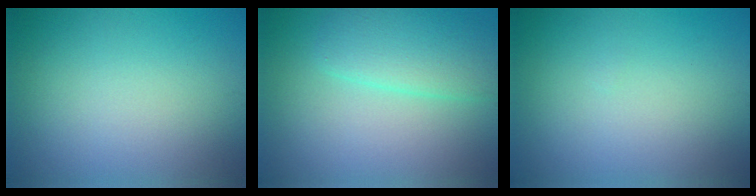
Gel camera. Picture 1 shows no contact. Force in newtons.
{"total": 4.4, "press": 4.4, "slide": 0.2}
{"total": 0.0}